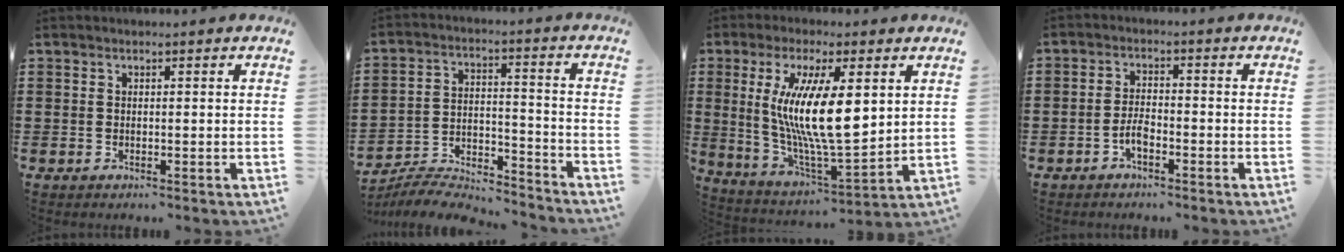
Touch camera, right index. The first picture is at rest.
{"total": 6.2, "force": [-6.1, 0.7, 0.9], "torque": [-0.023, 0.004, -0.126]}
{"total": 13.9, "force": [3.4, 3.8, 12.9], "torque": [-0.272, -0.014, 0.057]}
{"total": 3.0, "force": [-1.7, 1.3, 2.0], "torque": [-0.046, 0.003, -0.035]}